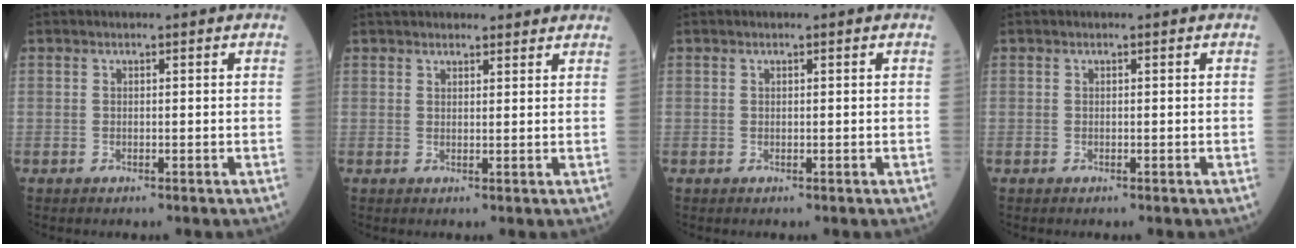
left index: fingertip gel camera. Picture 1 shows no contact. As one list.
[{"total": 6.8, "force": [6.2, 1.9, 2.0], "torque": [-0.017, 0.028, 0.077]}, {"total": 0.0}, {"total": 0.0}]